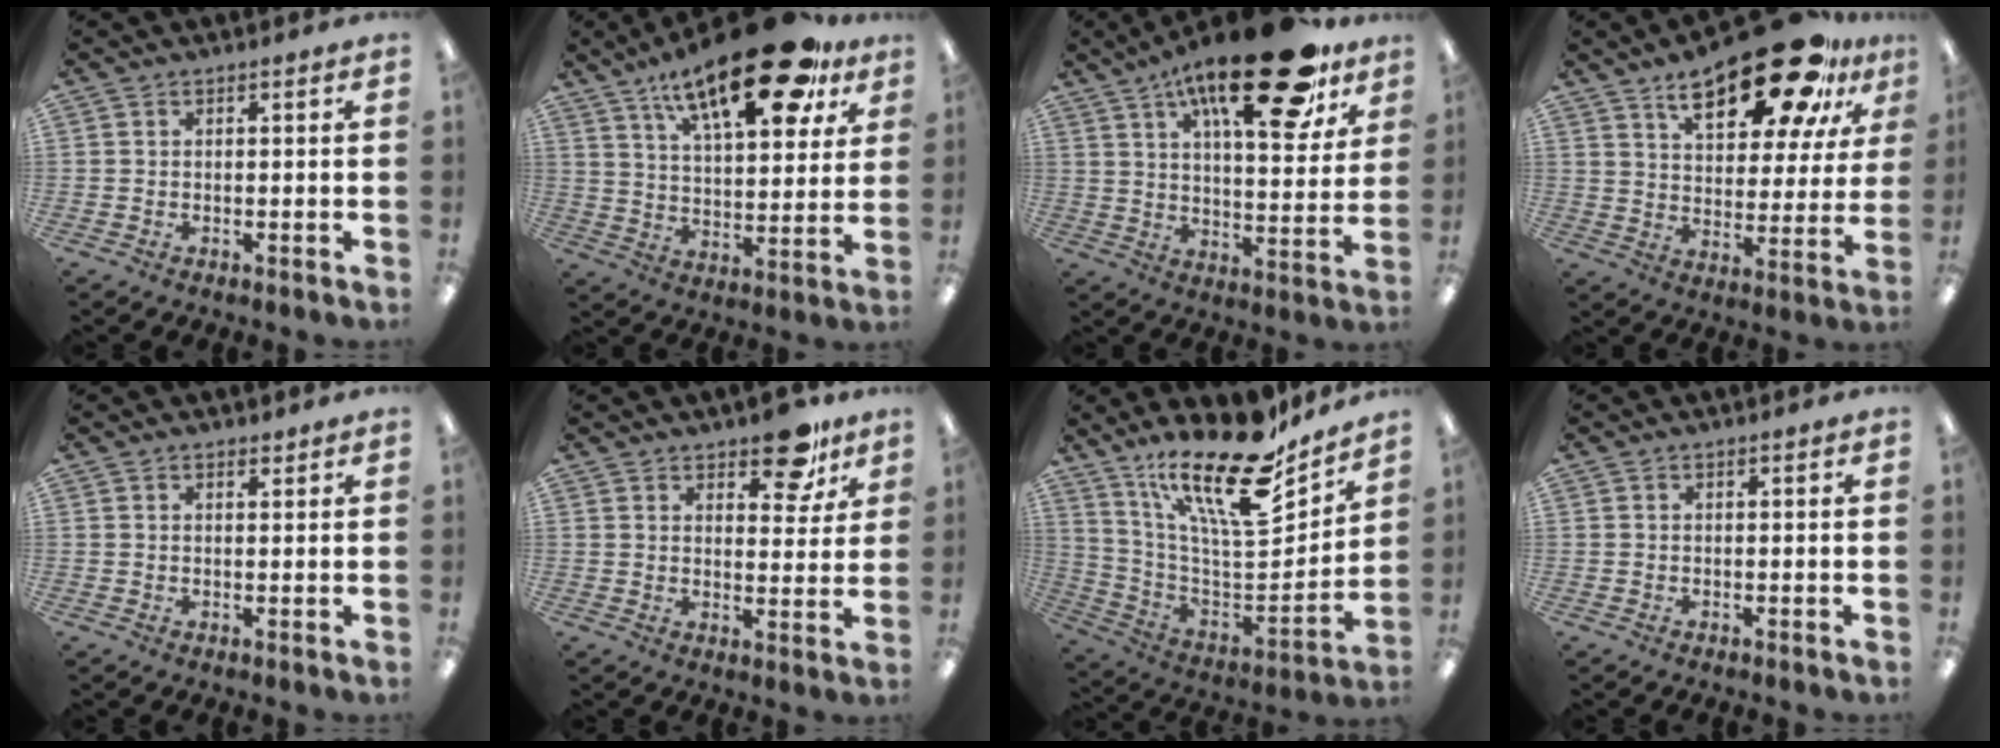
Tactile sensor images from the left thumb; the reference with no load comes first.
{"total": 23.2, "force": [14.9, 8.4, 15.6], "torque": [-0.231, -0.081, 0.241]}
{"total": 25.5, "force": [15.8, 9.2, 17.8], "torque": [-0.253, -0.086, 0.250]}
{"total": 22.7, "force": [14.8, 9.1, 14.6], "torque": [-0.218, -0.076, 0.243]}
{"total": 1.2, "force": [1.0, 0.5, 0.4], "torque": [0.000, -0.004, 0.017]}
{"total": 10.7, "force": [7.5, 4.9, 5.8], "torque": [-0.052, -0.044, 0.126]}
{"total": 24.0, "force": [17.0, 7.4, 15.2], "torque": [-0.259, -0.122, 0.287]}
{"total": 0.0}